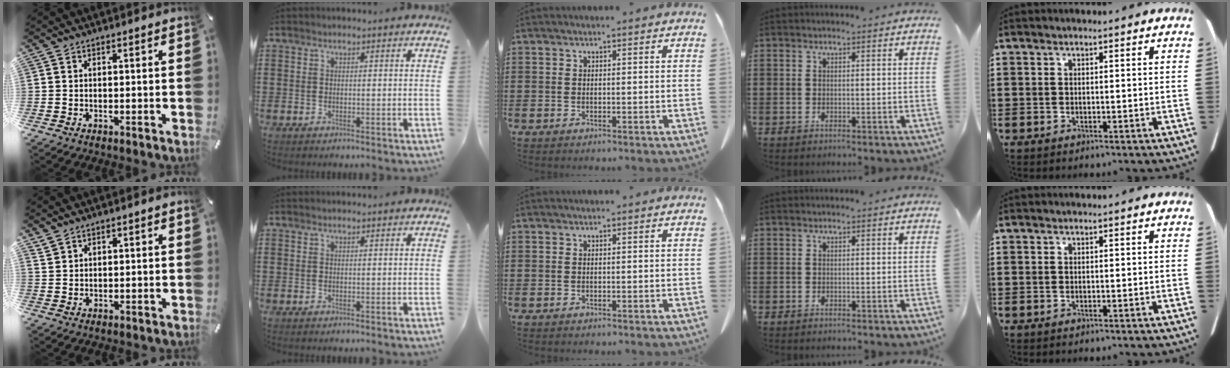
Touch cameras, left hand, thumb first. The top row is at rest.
{"thumb": {"total": 1.8, "force": [1.6, 0.6, 0.3], "torque": [-0.006, -0.004, 0.033]}}